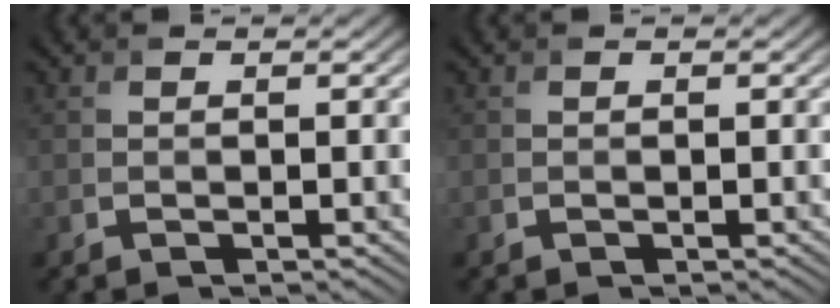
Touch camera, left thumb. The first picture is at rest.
{"total": 0.0}